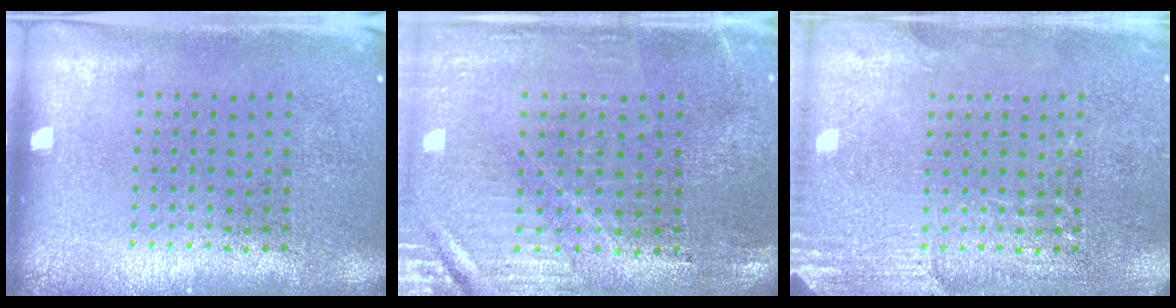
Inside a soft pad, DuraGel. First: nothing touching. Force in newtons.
{"total": 0.9, "press": 0.8, "slide": 0.3}
{"total": 2.8, "press": 2.7, "slide": 0.8}